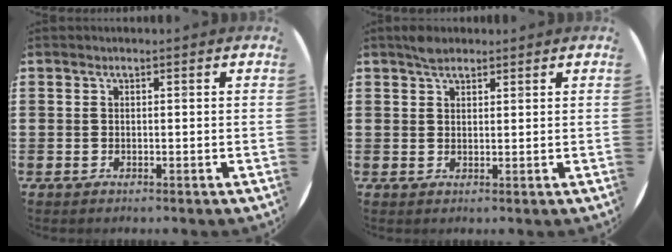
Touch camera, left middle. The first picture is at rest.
{"total": 2.0, "force": [1.7, 0.7, 0.6], "torque": [-0.007, 0.001, 0.031]}